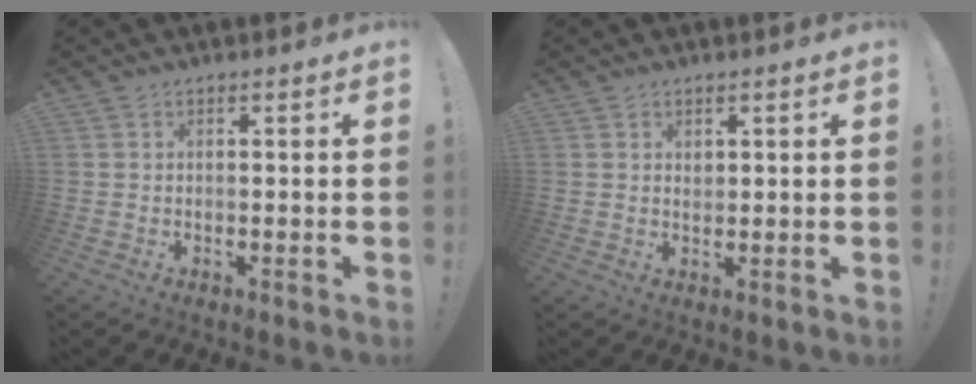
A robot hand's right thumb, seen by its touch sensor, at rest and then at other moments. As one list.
[{"total": 1.7, "force": [1.0, 1.2, 0.5], "torque": [0.004, -0.005, 0.016]}]